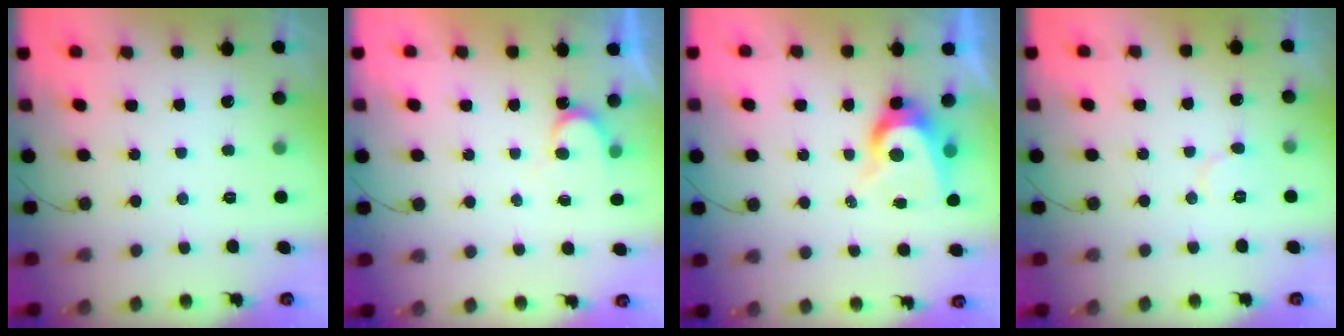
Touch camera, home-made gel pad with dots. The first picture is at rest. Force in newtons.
{"total": 3.9, "press": 3.9, "slide": 0.4}
{"total": 7.6, "press": 7.6, "slide": 0.5}
{"total": 4.8, "press": 4.8, "slide": 0.4}